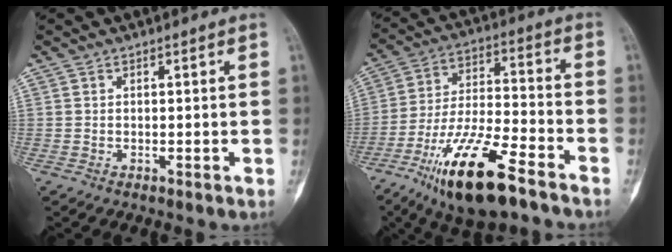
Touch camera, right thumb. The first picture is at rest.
{"total": 18.6, "force": [-11.3, 5.2, 13.8], "torque": [-0.267, 0.053, -0.204]}